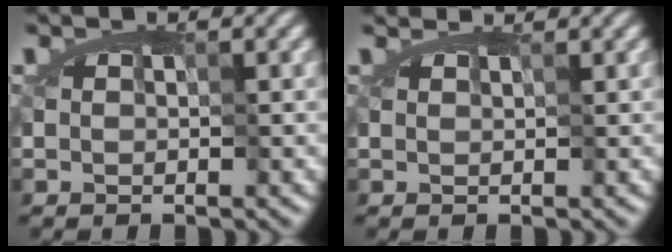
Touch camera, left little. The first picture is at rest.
{"total": 1.0, "force": [1.0, 0.1, 0.0], "torque": [-0.008, -0.004, 0.024]}